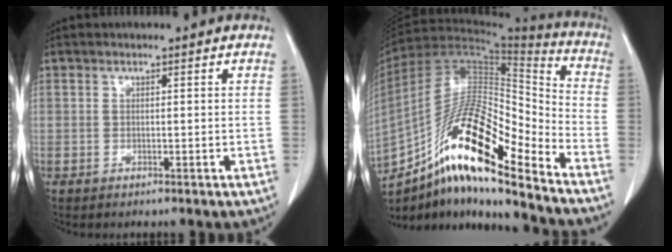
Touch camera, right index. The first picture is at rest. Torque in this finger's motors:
{"motor_torque": [0.77, -0.72, 0.82, 0.21]}